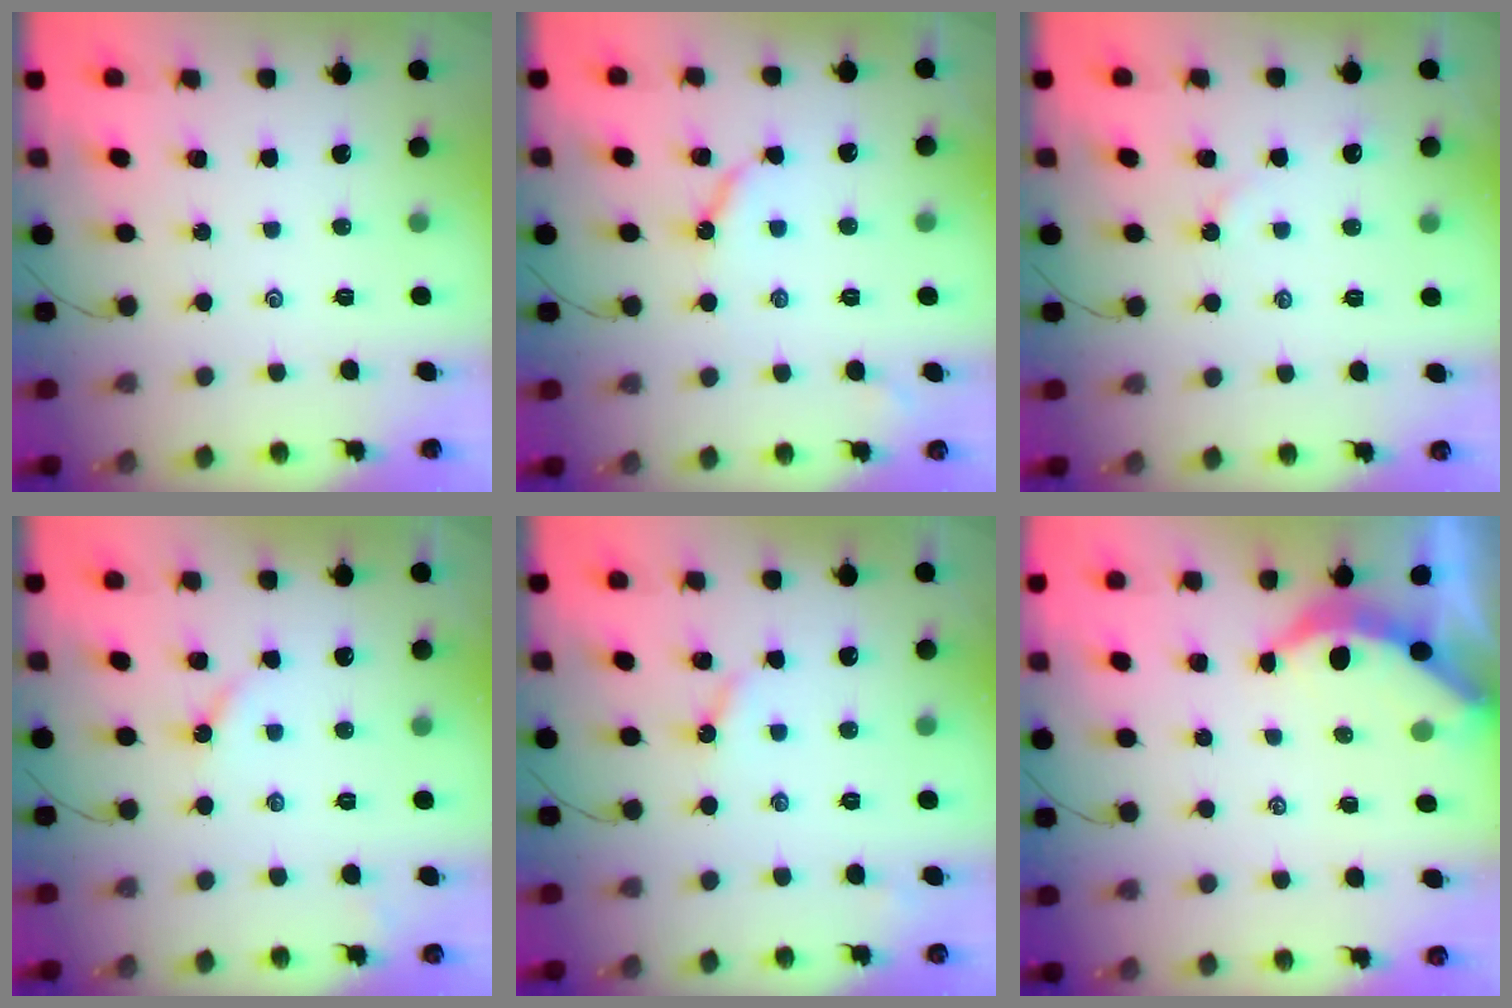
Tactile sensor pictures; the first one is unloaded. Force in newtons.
{"total": 5.1, "press": 5.1, "slide": 0.4}
{"total": 2.7, "press": 2.7, "slide": 0.3}
{"total": 2.8, "press": 2.8, "slide": 0.3}
{"total": 3.7, "press": 3.6, "slide": 0.5}
{"total": 3.8, "press": 3.8, "slide": 0.4}